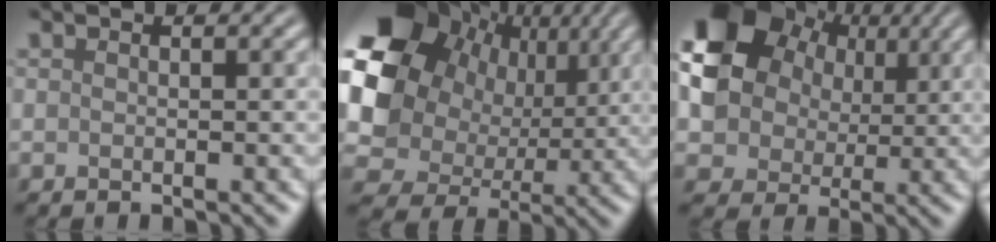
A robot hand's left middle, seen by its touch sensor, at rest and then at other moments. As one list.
[{"total": 14.6, "force": [2.7, 12.5, 7.1], "torque": [-0.162, -0.007, 0.053]}, {"total": 13.0, "force": [4.3, 10.9, 5.5], "torque": [-0.153, 0.034, 0.080]}]